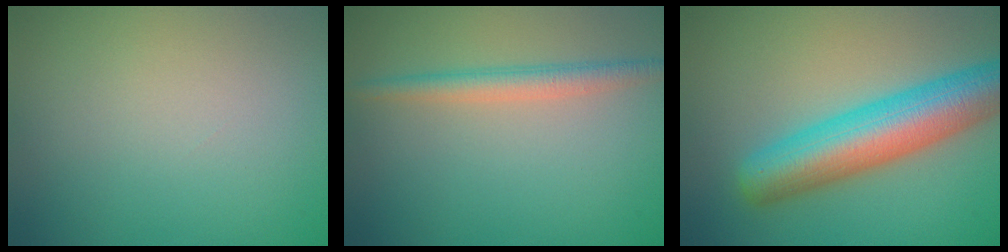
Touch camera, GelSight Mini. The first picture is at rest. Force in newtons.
{"total": 2.4, "press": 2.4, "slide": 0.0}
{"total": 8.1, "press": 8.1, "slide": 0.2}